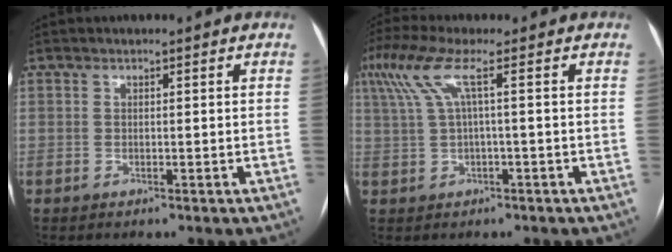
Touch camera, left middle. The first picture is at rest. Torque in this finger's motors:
{"motor_torque": [0.33, -0.35, 0.47, 0.14]}